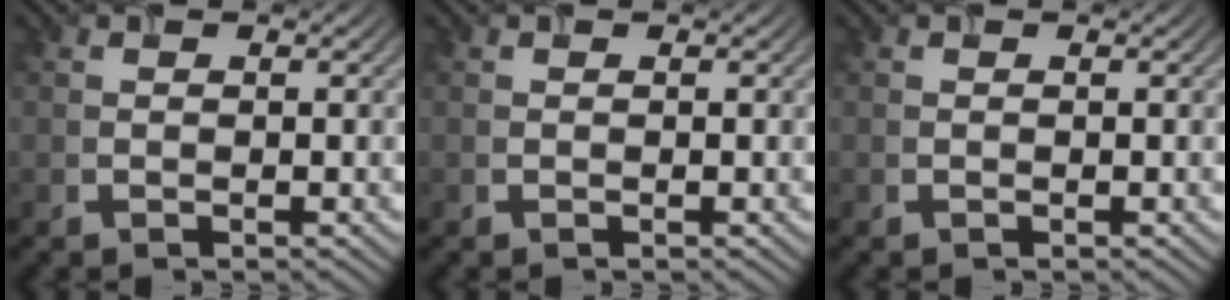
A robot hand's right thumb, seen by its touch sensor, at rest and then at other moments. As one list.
[{"total": 0.0}, {"total": 0.0}]